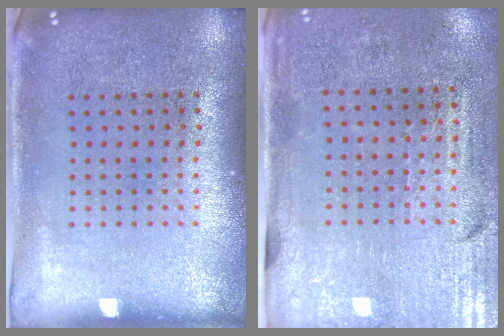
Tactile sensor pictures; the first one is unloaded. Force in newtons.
{"total": 3.2, "press": 2.7, "slide": 1.6}